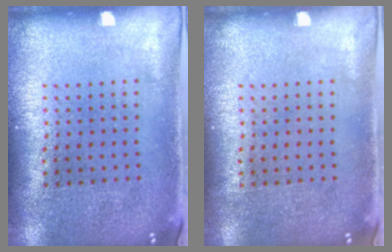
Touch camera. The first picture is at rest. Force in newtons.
{"total": 0.0}